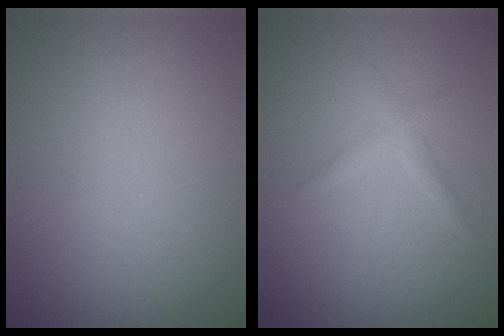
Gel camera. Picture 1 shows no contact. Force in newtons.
{"total": 1.2, "press": 1.2, "slide": 0.1}